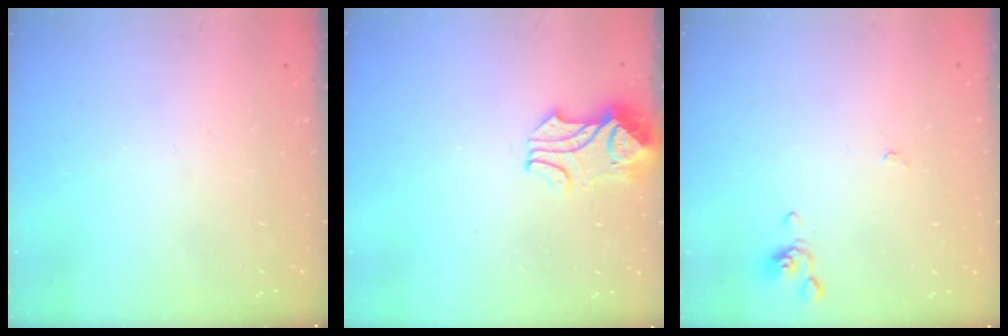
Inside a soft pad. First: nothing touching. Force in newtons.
{"total": 2.2, "press": 2.1, "slide": 0.7}
{"total": 0.0}